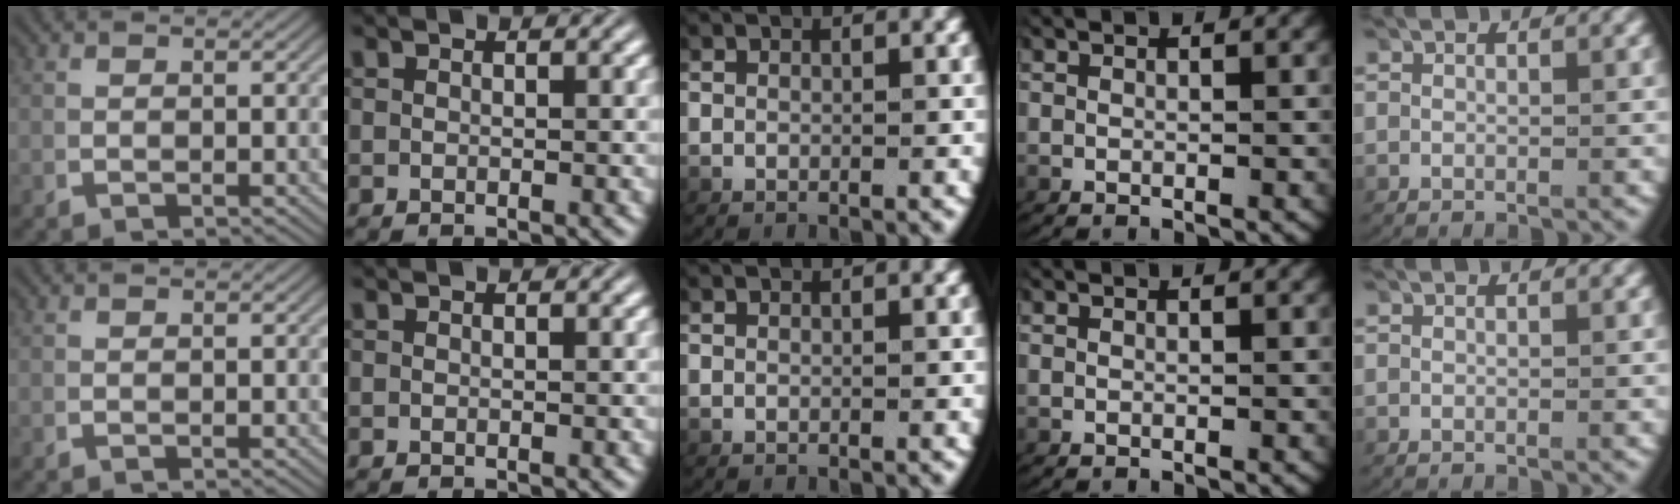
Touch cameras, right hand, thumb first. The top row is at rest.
{}